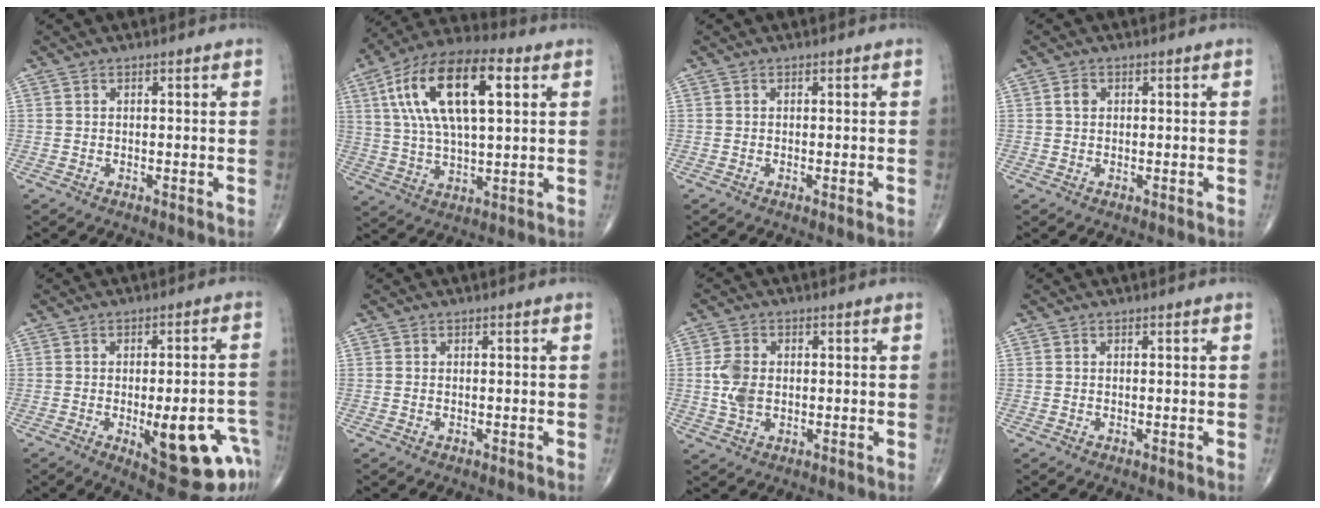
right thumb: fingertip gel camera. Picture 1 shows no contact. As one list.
[{"total": 19.9, "force": [5.9, 8.5, 17.0], "torque": [-0.310, 0.012, 0.097]}, {"total": 0.8, "force": [-0.3, 0.0, 0.7], "torque": [-0.015, -0.003, -0.003]}, {"total": 1.6, "force": [0.4, 1.3, 0.9], "torque": [-0.015, 0.004, 0.005]}, {"total": 15.7, "force": [-5.8, 5.2, 13.6], "torque": [-0.128, 0.022, -0.059]}, {"total": 0.0}, {"total": 5.6, "force": [0.0, 3.8, 4.1], "torque": [-0.086, 0.002, 0.002]}, {"total": 0.0}]